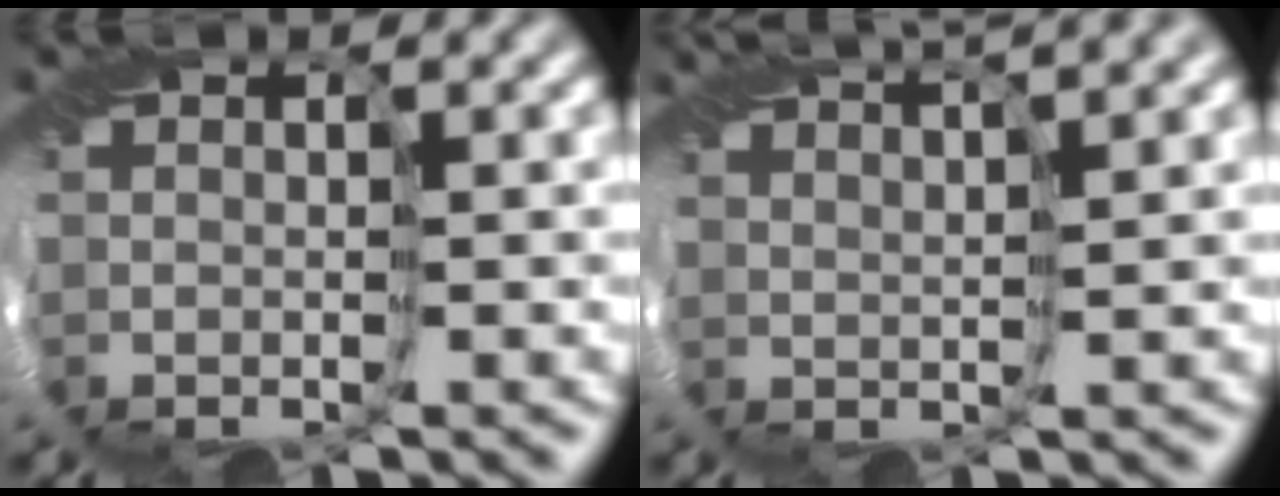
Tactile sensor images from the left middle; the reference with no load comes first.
{"total": 5.3, "force": [4.3, 0.9, 3.0], "torque": [-0.040, 0.024, 0.041]}